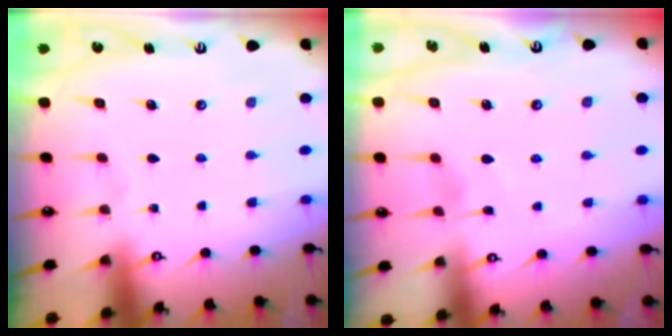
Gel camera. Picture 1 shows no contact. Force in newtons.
{"total": 3.9, "press": 3.9, "slide": 0.5}